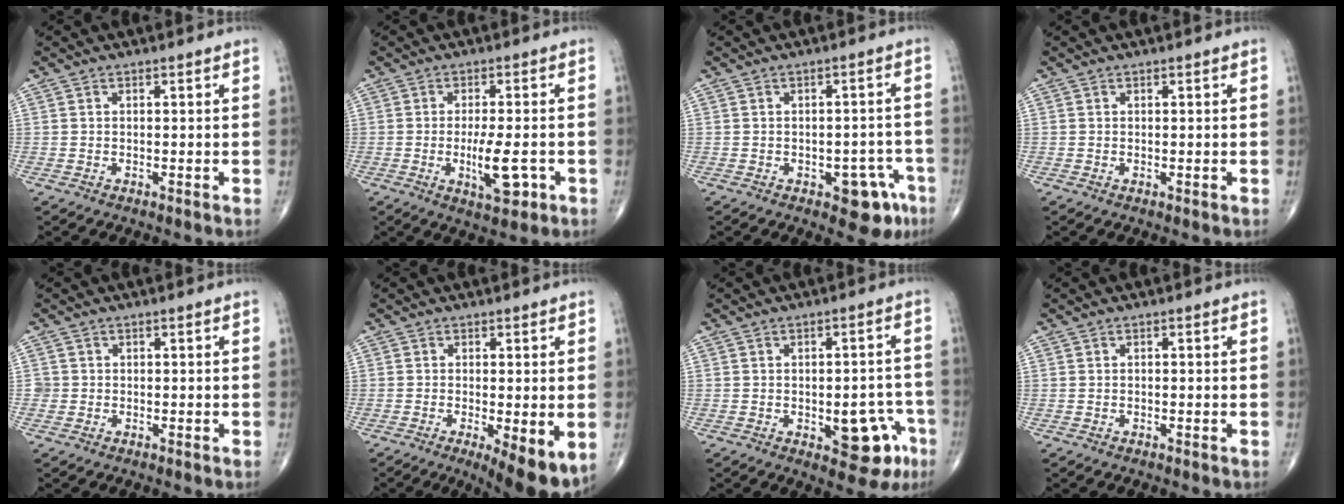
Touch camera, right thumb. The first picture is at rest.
{"total": 7.5, "force": [-2.1, 2.4, 6.8], "torque": [-0.107, -0.008, -0.029]}
{"total": 7.2, "force": [-3.7, 3.6, 5.0], "torque": [-0.028, 0.025, -0.041]}
{"total": 0.0}
{"total": 1.3, "force": [-0.2, 1.3, 0.0], "torque": [0.008, 0.006, -0.005]}
{"total": 8.7, "force": [-2.7, 2.4, 7.9], "torque": [-0.112, -0.023, -0.040]}
{"total": 10.1, "force": [-3.8, 5.0, 7.9], "torque": [-0.059, 0.025, -0.038]}
{"total": 0.0}